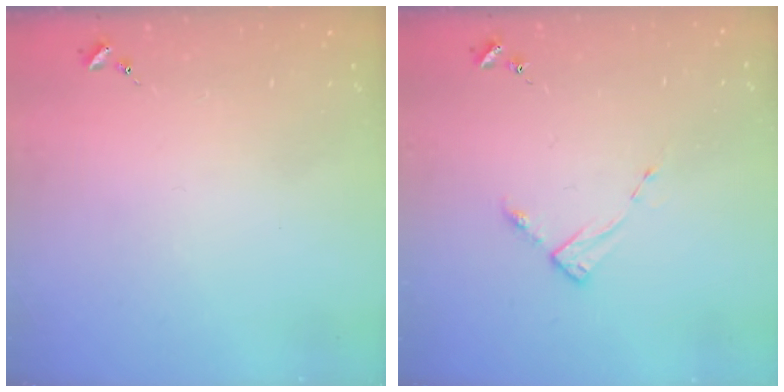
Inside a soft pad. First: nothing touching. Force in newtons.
{"total": 2.8, "press": 2.8, "slide": 0.4}